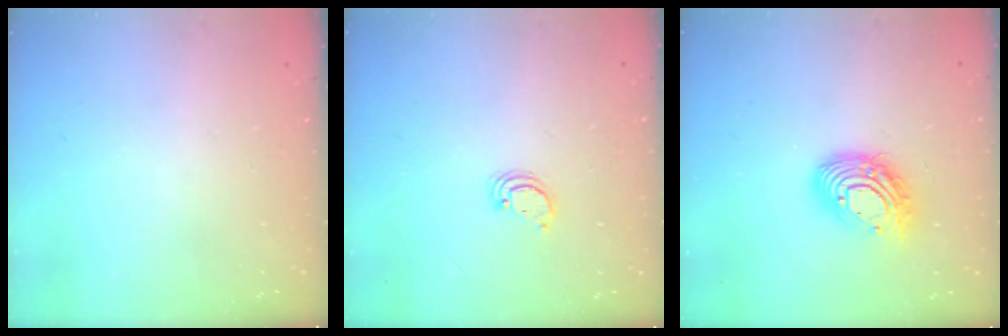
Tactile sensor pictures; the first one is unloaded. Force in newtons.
{"total": 2.4, "press": 2.4, "slide": 0.2}
{"total": 13.4, "press": 13.4, "slide": 1.3}